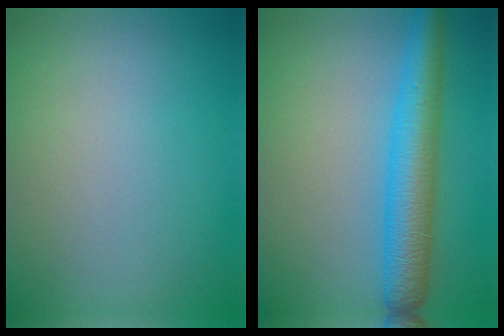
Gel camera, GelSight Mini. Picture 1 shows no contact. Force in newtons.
{"total": 5.7, "press": 5.7, "slide": 0.2}